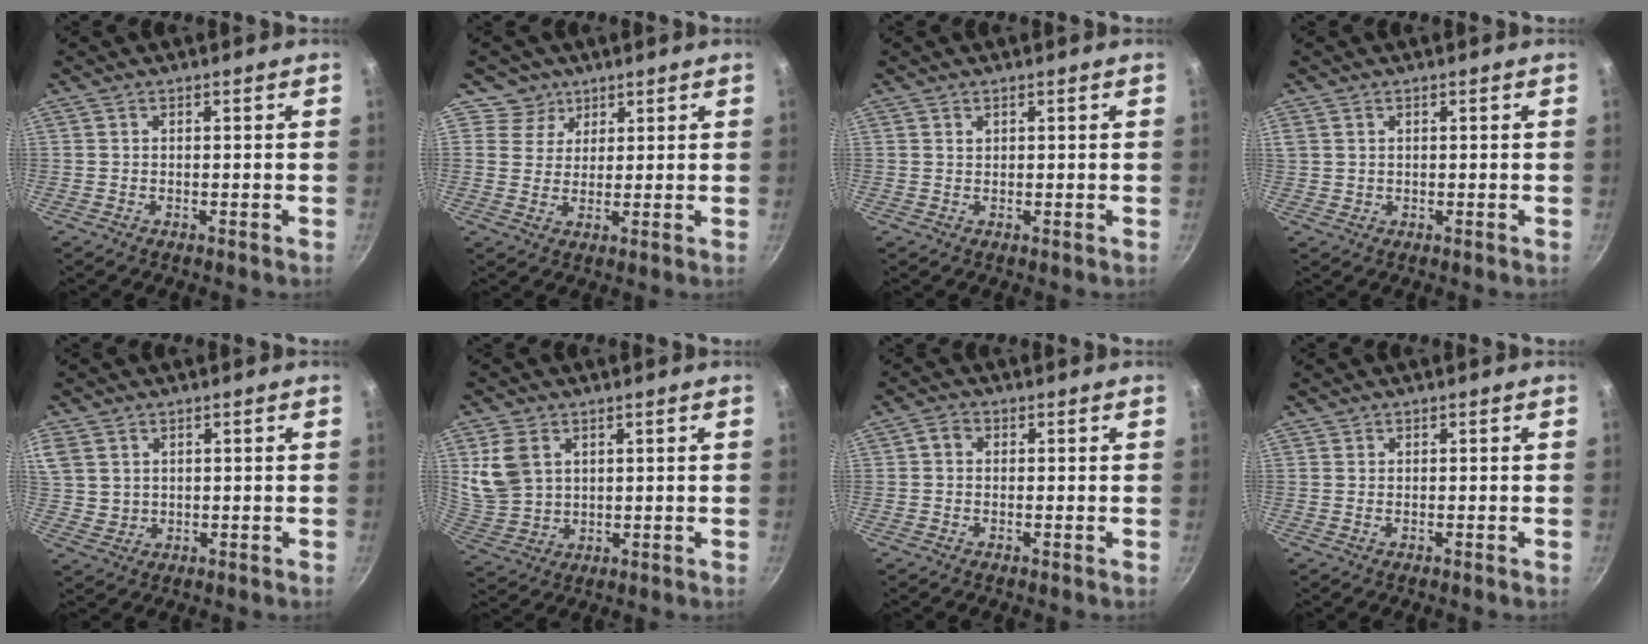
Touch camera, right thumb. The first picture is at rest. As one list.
[{"total": 4.5, "force": [2.7, 3.6, -0.2], "torque": [0.042, -0.014, 0.037]}, {"total": 0.5, "force": [0.4, 0.4, 0.1], "torque": [-0.001, 0.000, 0.008]}, {"total": 1.7, "force": [0.8, 1.4, 0.7], "torque": [-0.010, 0.000, 0.015]}, {"total": 9.4, "force": [3.5, 7.6, 4.3], "torque": [-0.095, 0.005, 0.081]}, {"total": 8.7, "force": [3.1, 6.4, 5.1], "torque": [-0.088, -0.012, 0.077]}, {"total": 1.9, "force": [0.2, 1.6, 1.0], "torque": [-0.021, 0.008, -0.001]}, {"total": 0.0}]